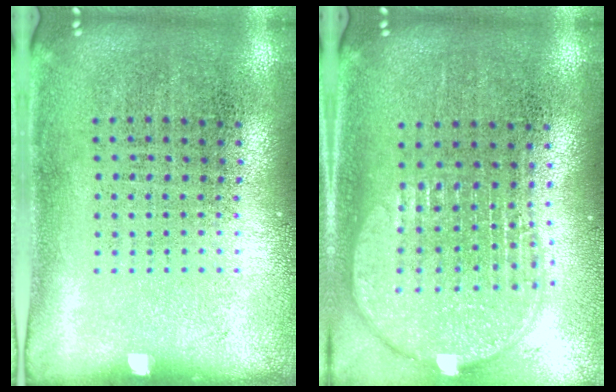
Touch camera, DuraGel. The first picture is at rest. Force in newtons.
{"total": 2.0, "press": 1.7, "slide": 1.1}